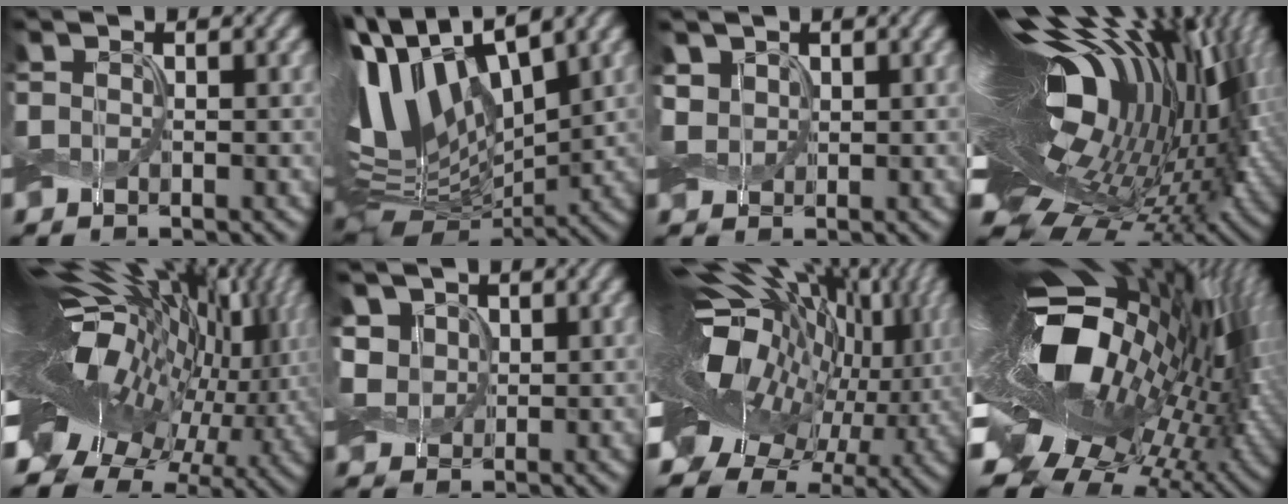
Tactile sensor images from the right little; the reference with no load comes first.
{"total": 12.8, "force": [3.9, 6.6, 10.3], "torque": [-0.228, 0.015, 0.064]}
{"total": 2.2, "force": [0.9, 1.7, 1.0], "torque": [-0.028, 0.004, 0.012]}
{"total": 21.4, "force": [2.6, 9.7, 18.9], "torque": [-0.305, -0.008, 0.019]}
{"total": 19.6, "force": [0.8, 10.4, 16.5], "torque": [-0.283, -0.008, 0.012]}
{"total": 3.1, "force": [0.8, 2.6, 1.4], "torque": [-0.037, 0.006, 0.005]}
{"total": 18.1, "force": [2.9, 11.1, 14.0], "torque": [-0.224, 0.006, 0.060]}
{"total": 22.0, "force": [0.6, 12.3, 18.2], "torque": [-0.301, -0.015, -0.016]}